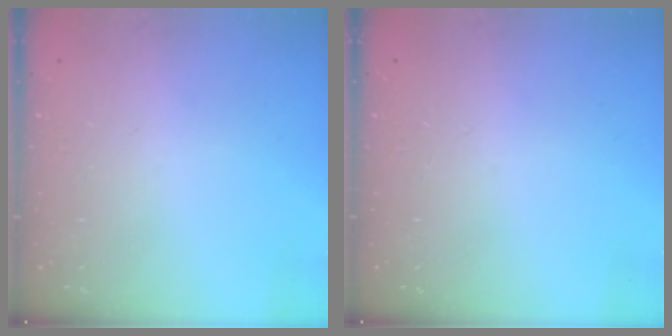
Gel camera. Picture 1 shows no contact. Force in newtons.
{"total": 0.0}